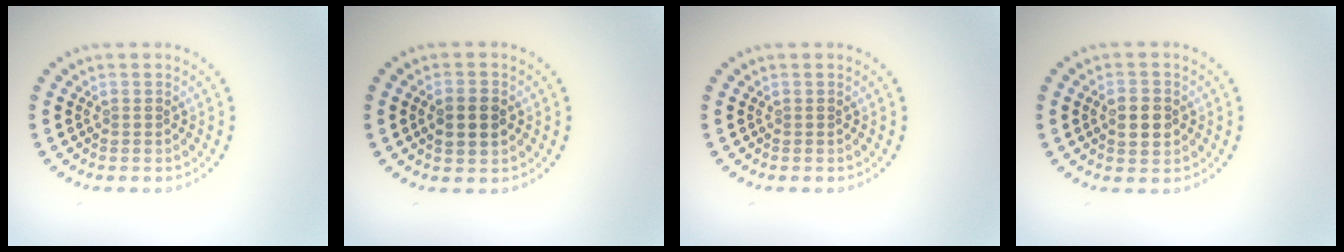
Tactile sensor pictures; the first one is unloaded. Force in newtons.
{"total": 2.7, "press": 2.7, "slide": 0.2}
{"total": 0.0}
{"total": 2.9, "press": 2.9, "slide": 0.1}